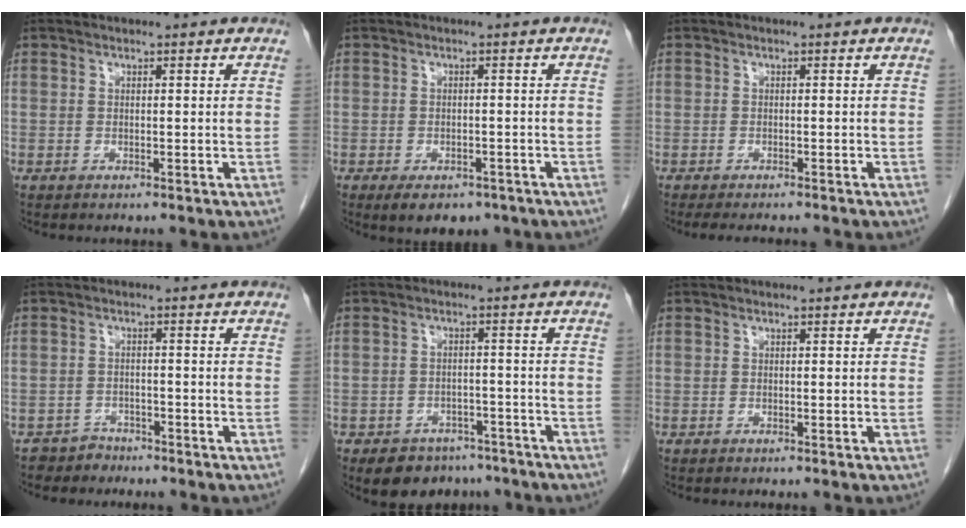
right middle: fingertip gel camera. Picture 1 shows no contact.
{"total": 6.2, "force": [-4.4, 3.2, 3.0], "torque": [-0.037, -0.001, -0.059]}
{"total": 4.3, "force": [-3.8, 0.7, 1.9], "torque": [-0.021, -0.009, -0.054]}
{"total": 2.6, "force": [-2.2, 1.3, -0.7], "torque": [0.011, 0.005, -0.038]}
{"total": 7.4, "force": [-5.8, 4.4, 1.6], "torque": [-0.010, 0.011, -0.080]}
{"total": 0.0}